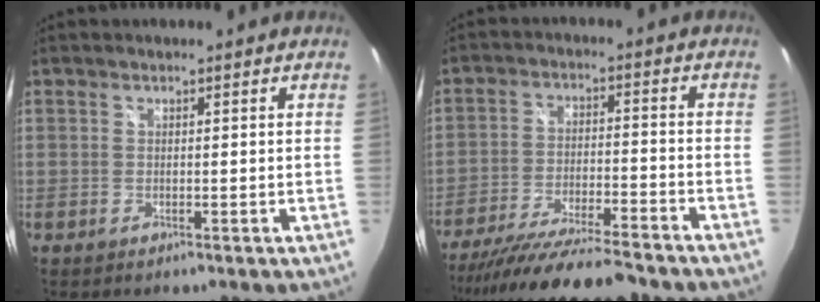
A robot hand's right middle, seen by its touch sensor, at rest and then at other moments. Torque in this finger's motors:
{"motor_torque": [1.11, -1.03, 0.44, 0.18]}